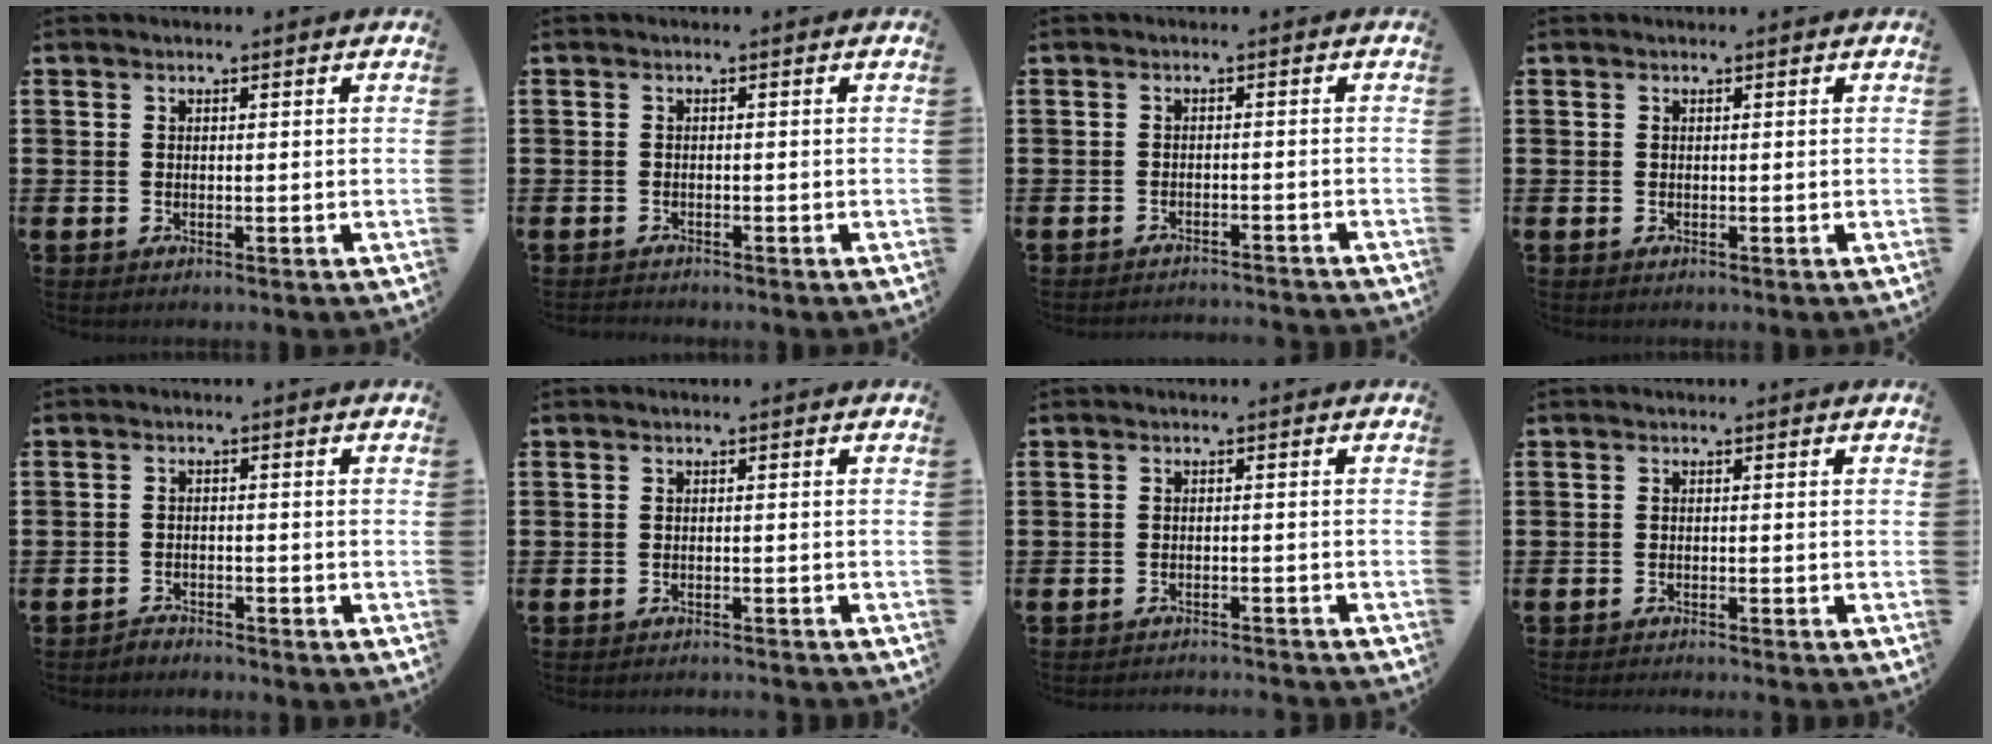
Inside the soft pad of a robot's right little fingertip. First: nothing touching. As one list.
[{"total": 0.6, "force": [-0.6, 0.1, -0.1], "torque": [0.000, -0.001, -0.014]}, {"total": 1.6, "force": [-1.6, -0.1, 0.0], "torque": [-0.003, 0.005, -0.033]}, {"total": 0.0}, {"total": 1.7, "force": [-1.7, 0.0, -0.2], "torque": [-0.002, 0.005, -0.038]}, {"total": 0.9, "force": [-0.9, -0.2, 0.0], "torque": [0.000, 0.000, -0.018]}, {"total": 1.5, "force": [-1.5, -0.2, 0.0], "torque": [-0.002, 0.004, -0.032]}, {"total": 0.9, "force": [-0.8, -0.2, 0.0], "torque": [0.001, -0.001, -0.017]}]